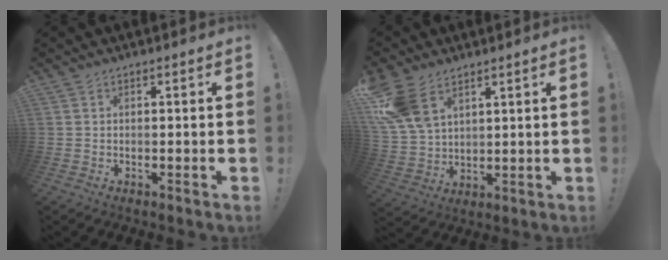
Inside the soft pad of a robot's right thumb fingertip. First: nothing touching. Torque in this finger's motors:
{"motor_torque": [0.96, 3.21, 1.14, 0.63, 0.28]}